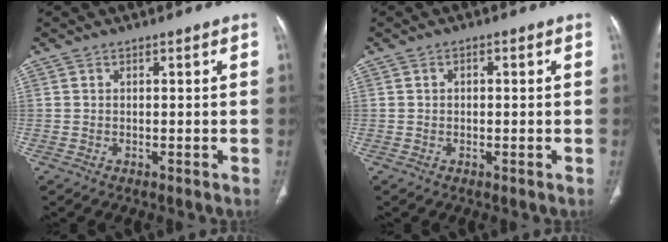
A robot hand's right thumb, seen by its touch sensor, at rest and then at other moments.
{"total": 1.0, "force": [0.1, 0.7, 0.7], "torque": [-0.006, 0.003, -0.001]}